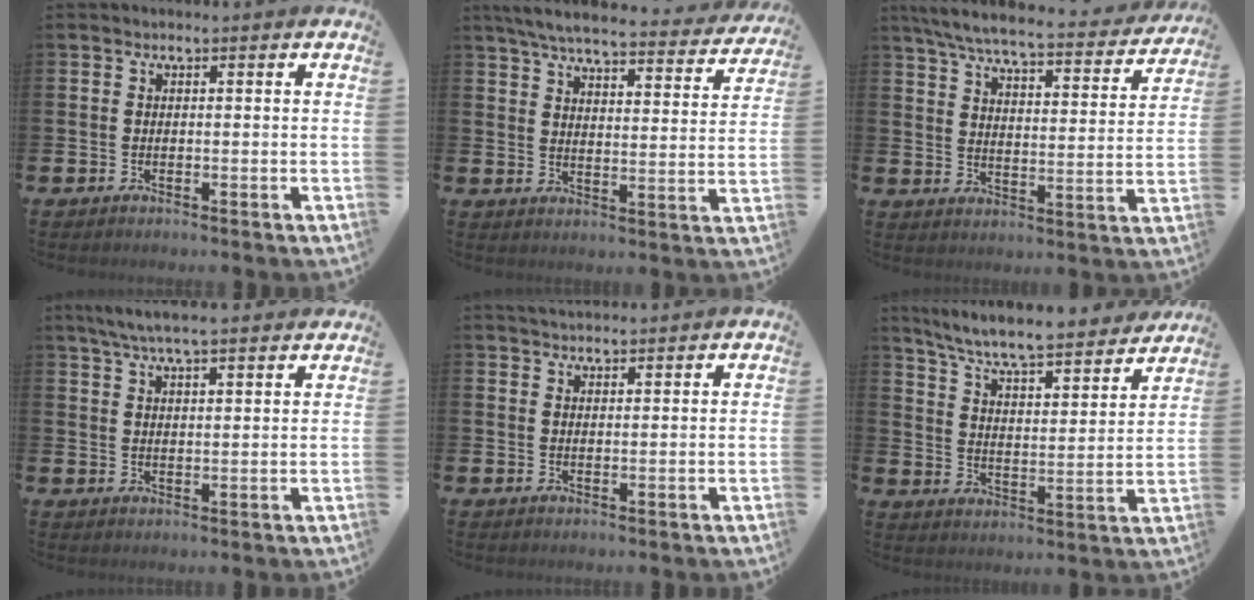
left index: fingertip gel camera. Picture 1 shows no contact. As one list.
[{"total": 6.0, "force": [5.5, 0.8, 2.1], "torque": [-0.057, -0.040, 0.091]}, {"total": 6.9, "force": [6.1, 0.8, 2.9], "torque": [-0.082, -0.043, 0.100]}, {"total": 5.6, "force": [5.1, 0.5, 2.2], "torque": [-0.049, -0.014, 0.092]}, {"total": 2.4, "force": [2.4, 0.3, 0.3], "torque": [-0.005, -0.009, 0.042]}, {"total": 7.8, "force": [7.3, 0.6, 2.6], "torque": [-0.075, -0.062, 0.121]}]